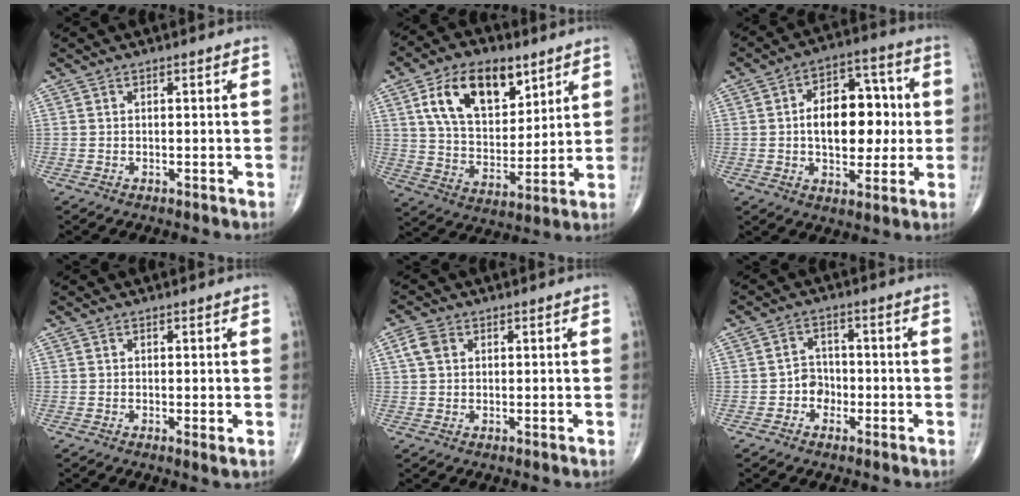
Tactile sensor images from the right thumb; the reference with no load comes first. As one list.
[{"total": 16.5, "force": [7.8, 9.4, 11.1], "torque": [-0.152, -0.030, 0.146]}, {"total": 15.0, "force": [0.6, 8.9, 12.1], "torque": [-0.144, 0.025, 0.009]}, {"total": 1.1, "force": [0.0, 0.2, 1.1], "torque": [-0.019, -0.007, -0.003]}, {"total": 3.2, "force": [1.1, 2.4, 1.9], "torque": [-0.037, 0.007, 0.020]}, {"total": 3.6, "force": [-1.3, 3.0, 1.4], "torque": [0.001, 0.014, -0.030]}]